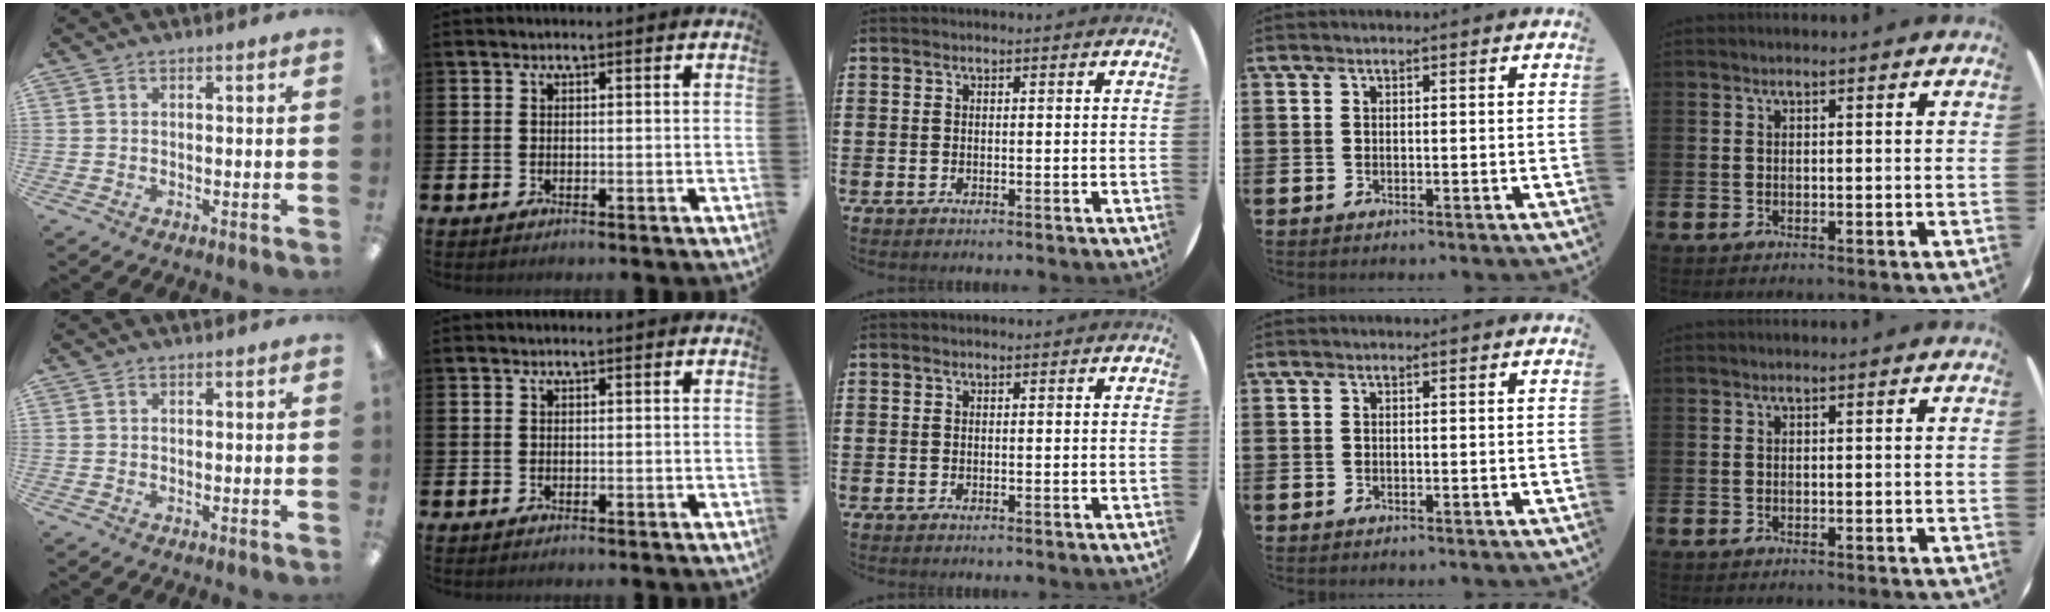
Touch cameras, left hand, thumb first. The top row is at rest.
{}